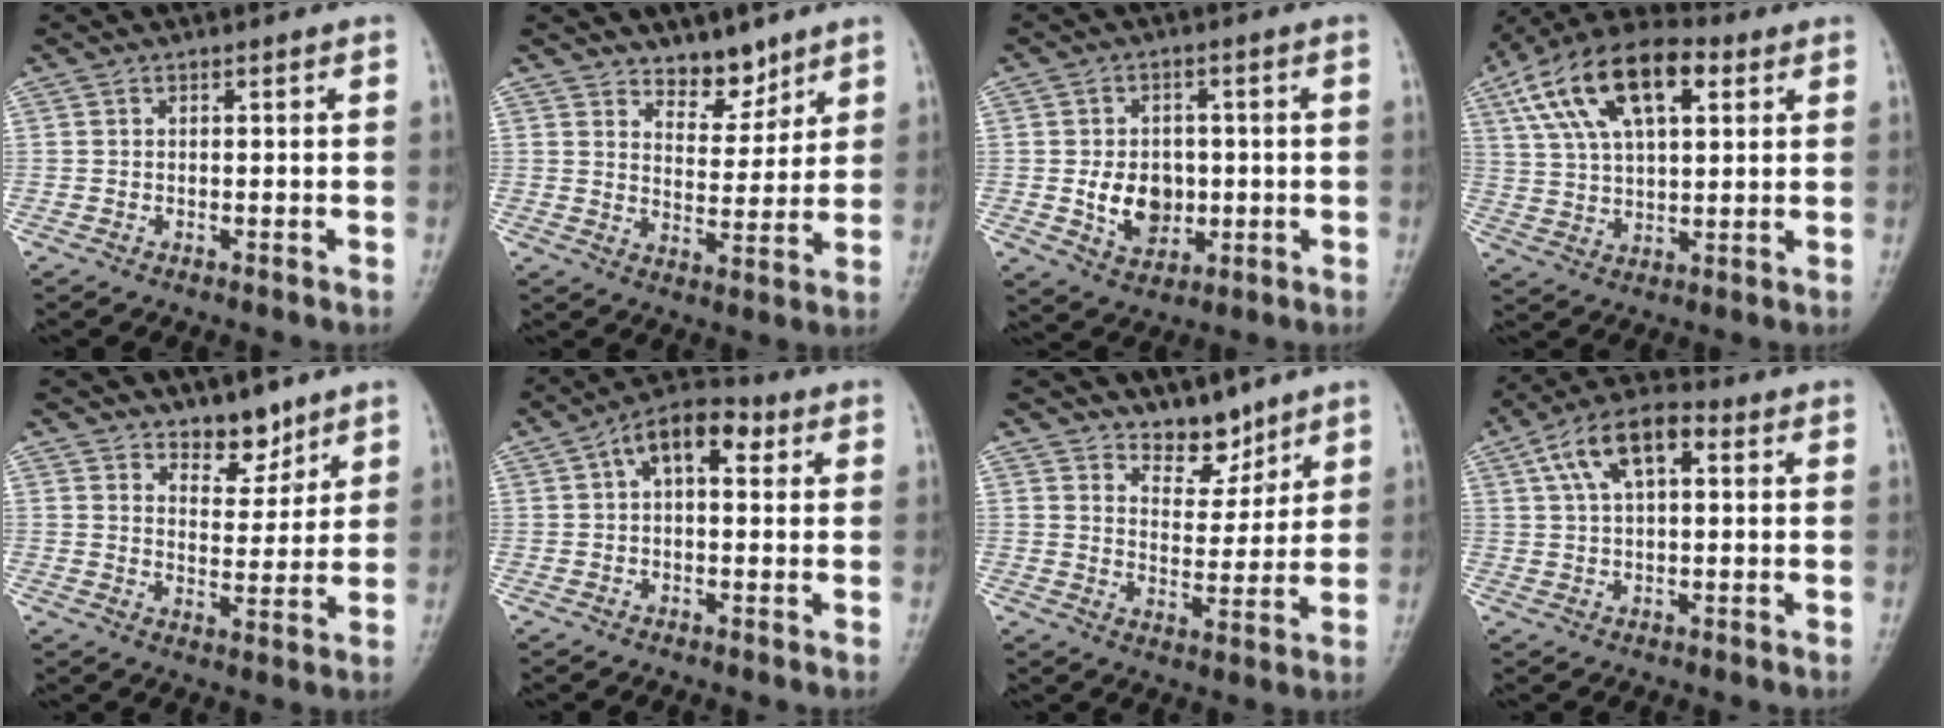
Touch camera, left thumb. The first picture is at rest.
{"total": 6.3, "force": [5.0, 3.1, 2.2], "torque": [-0.003, -0.041, 0.085]}
{"total": 8.5, "force": [-0.7, 6.5, 5.4], "torque": [-0.056, -0.001, -0.004]}
{"total": 18.5, "force": [7.3, 9.3, 14.1], "torque": [-0.241, 0.012, 0.125]}
{"total": 6.4, "force": [4.9, 3.2, 2.6], "torque": [-0.008, -0.039, 0.080]}
{"total": 9.0, "force": [2.4, 5.0, 7.0], "torque": [-0.094, 0.028, 0.028]}
{"total": 6.5, "force": [5.3, 3.3, 1.8], "torque": [0.006, -0.044, 0.093]}
{"total": 10.7, "force": [3.4, 5.4, 8.6], "torque": [-0.152, 0.026, 0.052]}